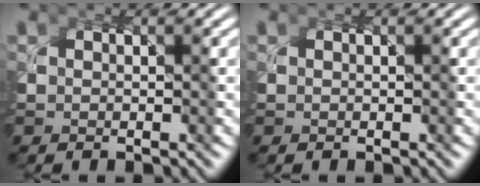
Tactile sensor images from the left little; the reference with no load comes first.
{"total": 0.0}